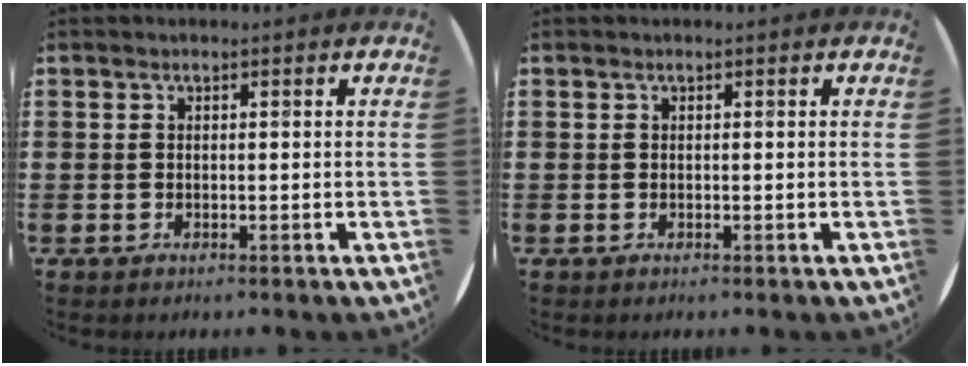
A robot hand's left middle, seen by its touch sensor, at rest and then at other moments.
{"total": 0.0}